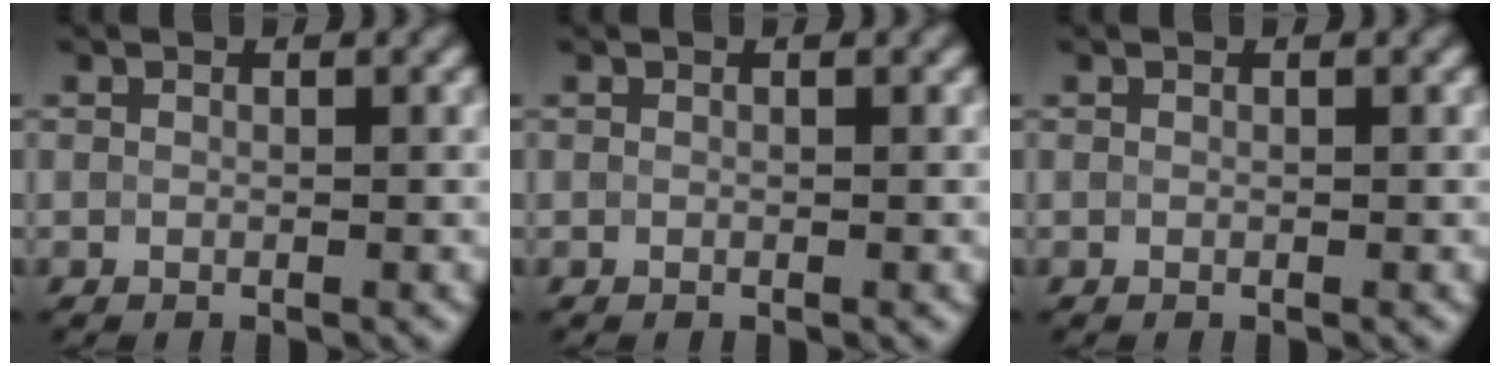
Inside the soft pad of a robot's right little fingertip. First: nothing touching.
{"total": 0.0}
{"total": 0.0}